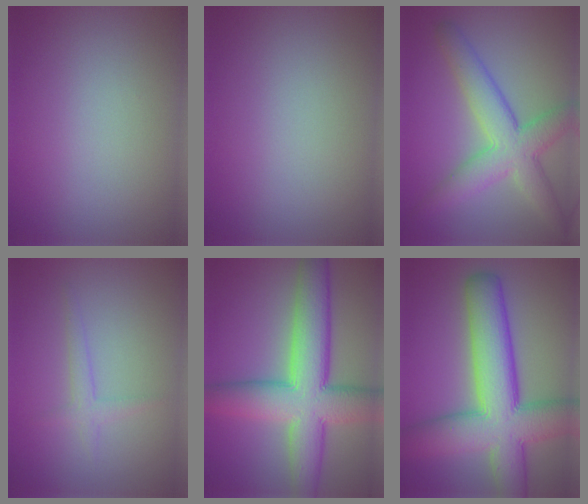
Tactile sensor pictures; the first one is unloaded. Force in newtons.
{"total": 0.0}
{"total": 6.6, "press": 6.6, "slide": 0.4}
{"total": 1.4, "press": 1.4, "slide": 0.1}
{"total": 10.4, "press": 10.4, "slide": 0.5}
{"total": 11.8, "press": 11.8, "slide": 0.4}